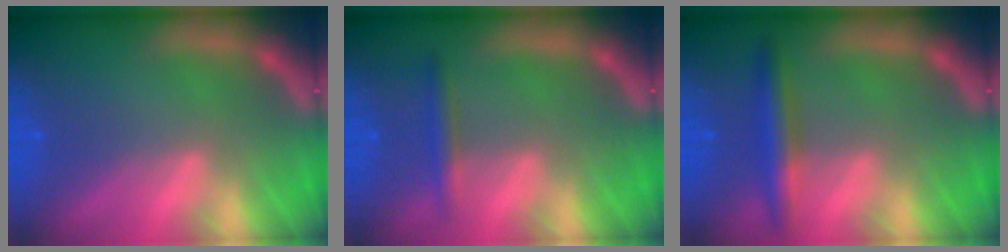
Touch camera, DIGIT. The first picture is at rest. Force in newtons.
{"total": 1.9}
{"total": 3.5}